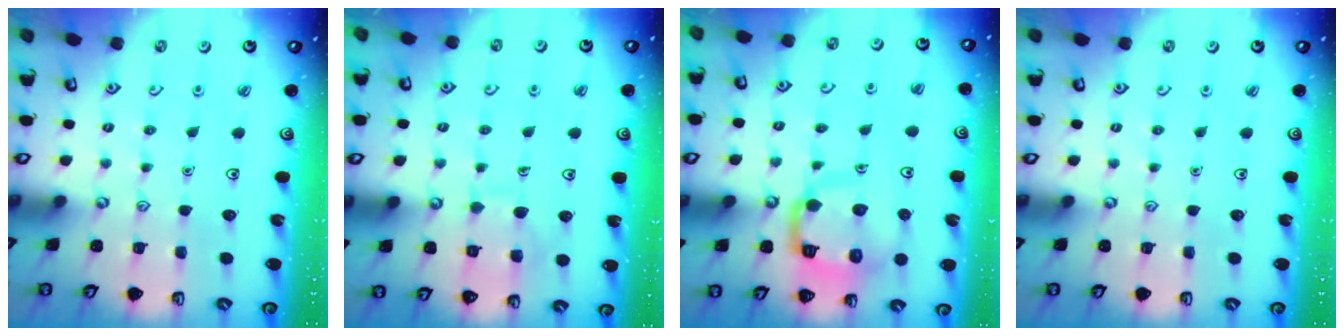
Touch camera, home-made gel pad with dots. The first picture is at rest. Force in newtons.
{"total": 7.8, "press": 7.8, "slide": 0.7}
{"total": 11.8, "press": 11.7, "slide": 1.3}
{"total": 0.0}